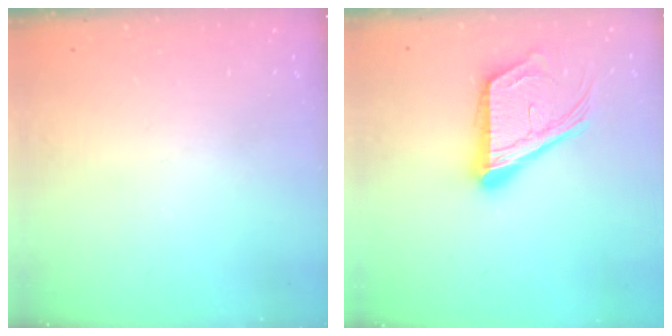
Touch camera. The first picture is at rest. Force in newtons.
{"total": 19.7, "press": 19.6, "slide": 2.3}